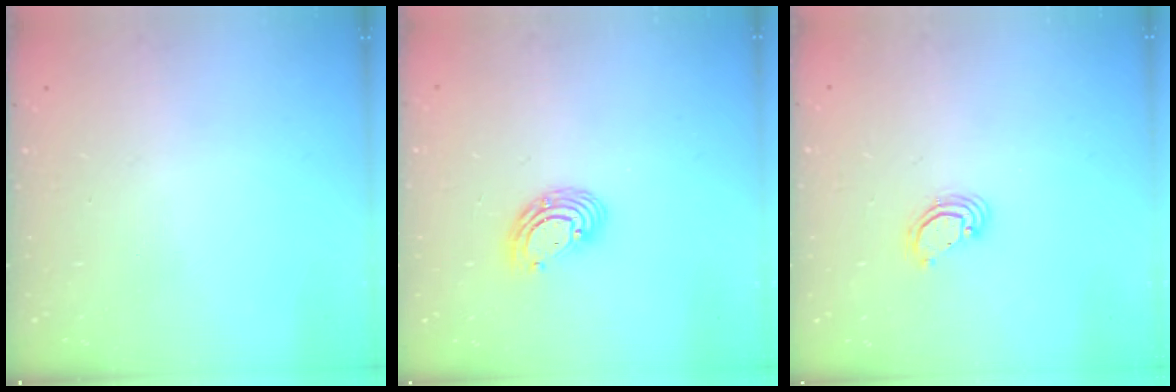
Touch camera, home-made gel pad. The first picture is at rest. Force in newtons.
{"total": 8.0, "press": 7.9, "slide": 1.2}
{"total": 3.6, "press": 3.6, "slide": 0.2}